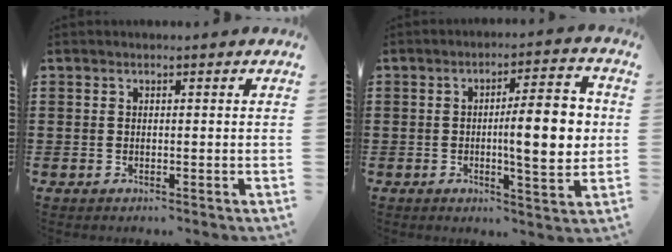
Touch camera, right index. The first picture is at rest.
{"total": 11.0, "force": [0.3, 2.6, 10.7], "torque": [-0.146, -0.010, -0.003]}